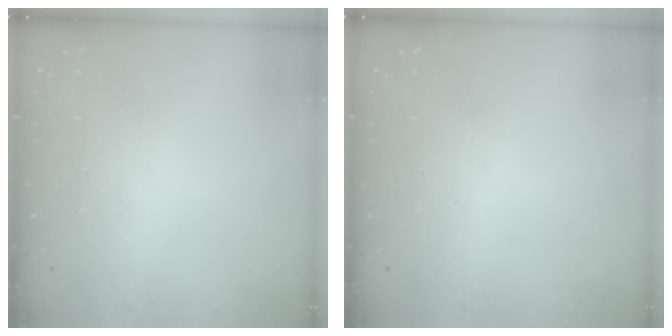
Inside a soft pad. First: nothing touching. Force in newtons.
{"total": 0.0}